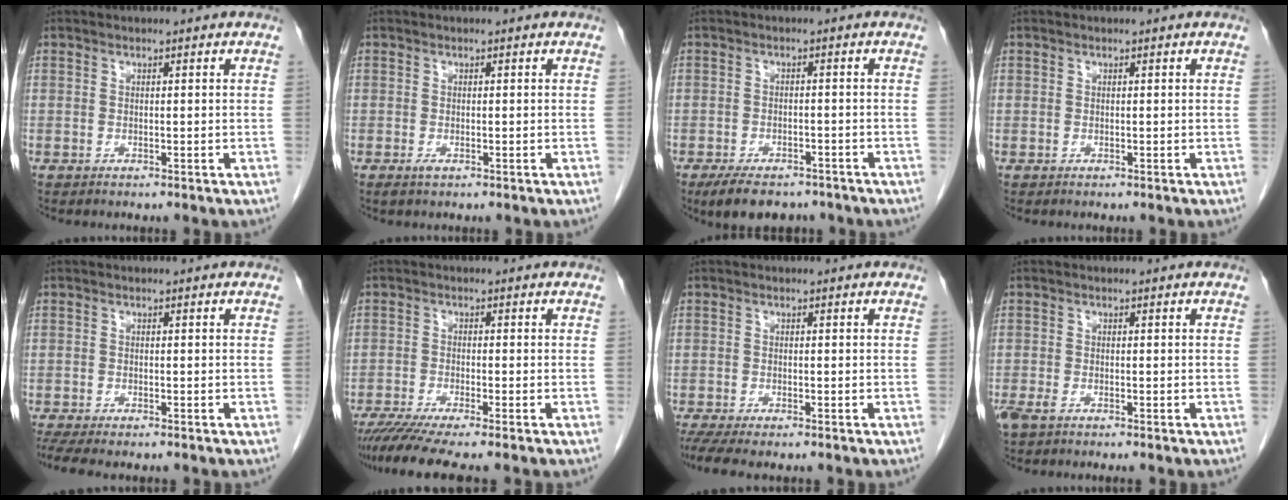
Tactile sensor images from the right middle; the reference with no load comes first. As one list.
[{"total": 0.9, "force": [-0.5, 0.3, 0.7], "torque": [-0.013, -0.002, -0.005]}, {"total": 8.3, "force": [-6.5, 3.5, 3.8], "torque": [-0.055, -0.002, -0.094]}, {"total": 0.0}, {"total": 6.6, "force": [-5.4, 1.6, 3.4], "torque": [-0.054, -0.009, -0.086]}, {"total": 7.5, "force": [-6.1, -0.5, 4.3], "torque": [-0.064, -0.021, -0.102]}, {"total": 5.8, "force": [-4.6, 1.3, 3.3], "torque": [-0.055, -0.011, -0.077]}, {"total": 2.3, "force": [-1.6, 0.8, 1.5], "torque": [-0.033, -0.005, -0.028]}]